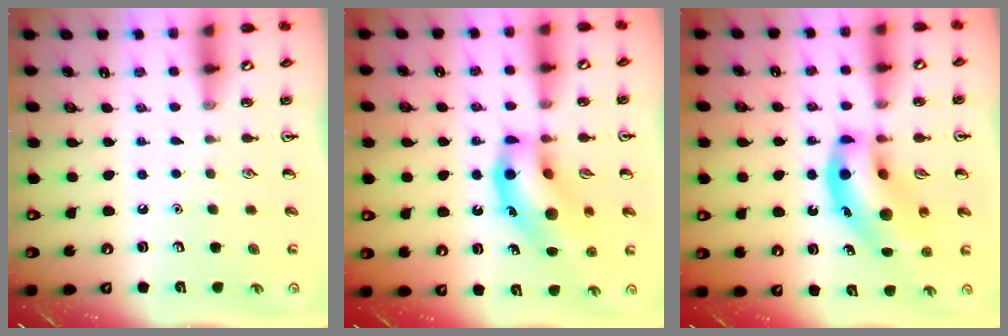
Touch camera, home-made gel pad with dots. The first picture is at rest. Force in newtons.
{"total": 16.0, "press": 15.8, "slide": 2.5}
{"total": 14.7, "press": 14.2, "slide": 4.0}